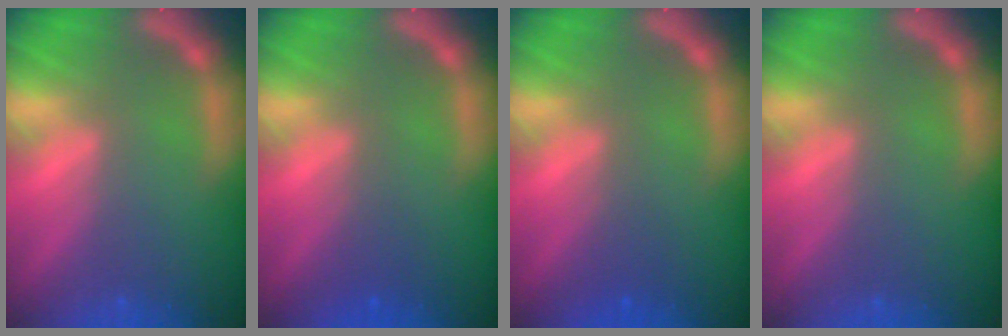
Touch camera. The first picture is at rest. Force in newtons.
{"total": 1.5}
{"total": 1.5}
{"total": 0.0}